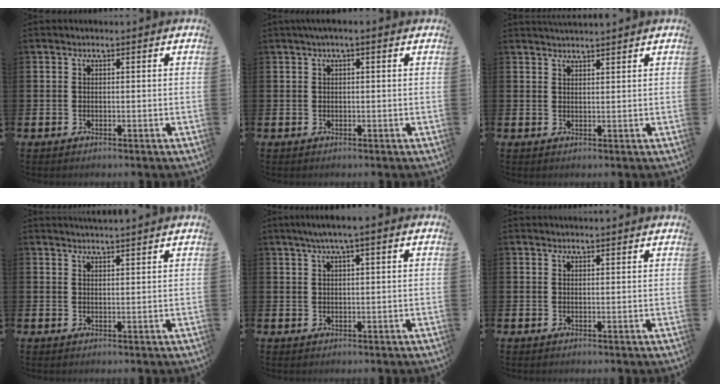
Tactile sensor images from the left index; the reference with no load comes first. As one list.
[{"total": 0.9, "force": [0.3, 0.1, 0.8], "torque": [-0.016, 0.003, 0.005]}, {"total": 2.0, "force": [2.0, 0.0, 0.1], "torque": [0.001, -0.010, 0.036]}, {"total": 2.2, "force": [2.2, -0.3, -0.1], "torque": [0.004, -0.012, 0.039]}, {"total": 2.6, "force": [1.6, -0.2, 2.0], "torque": [-0.039, 0.001, 0.028]}, {"total": 1.0, "force": [1.0, -0.1, 0.0], "torque": [0.013, -0.007, 0.016]}]